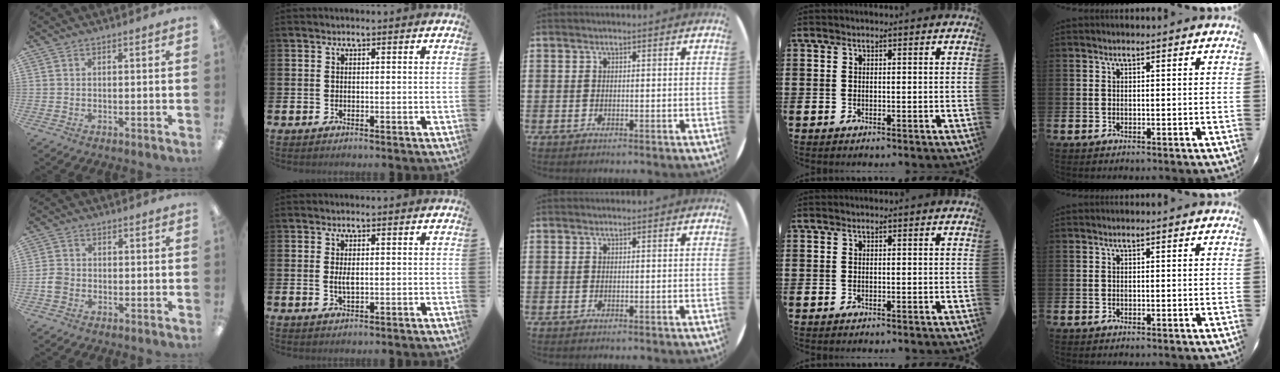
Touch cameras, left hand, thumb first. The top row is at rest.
{"thumb": {"total": 3.4, "force": [-1.0, 2.8, 1.6], "torque": [-0.032, 0.006, -0.020]}, "index": {"total": 1.9, "force": [0.2, 0.7, 1.7], "torque": [-0.024, -0.003, 0.001]}}